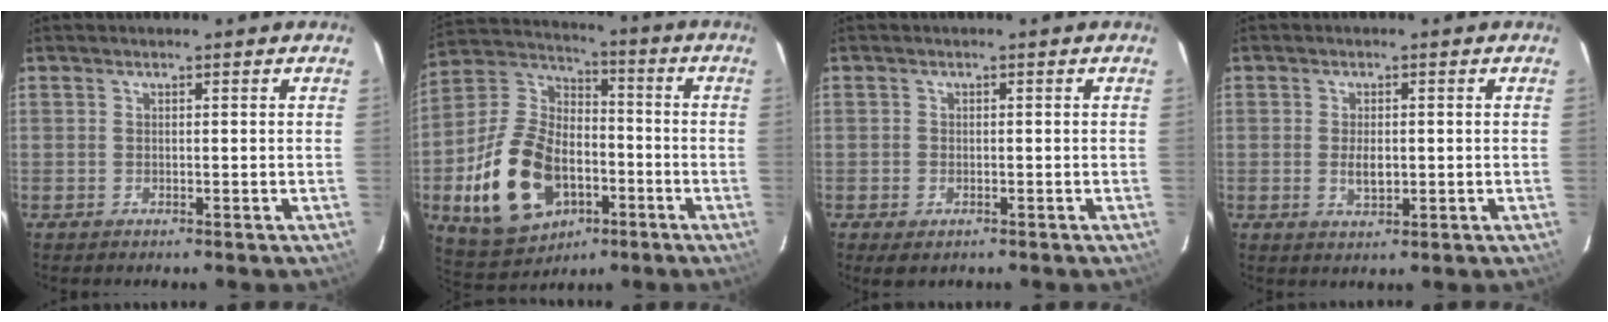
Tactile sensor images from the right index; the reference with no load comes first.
{"total": 19.8, "force": [-6.6, 12.9, 13.5], "torque": [-0.297, 0.013, -0.095]}
{"total": 2.5, "force": [-1.3, 1.7, 1.3], "torque": [-0.023, -0.005, -0.019]}
{"total": 3.2, "force": [-0.4, 1.7, 2.8], "torque": [-0.050, -0.005, -0.004]}